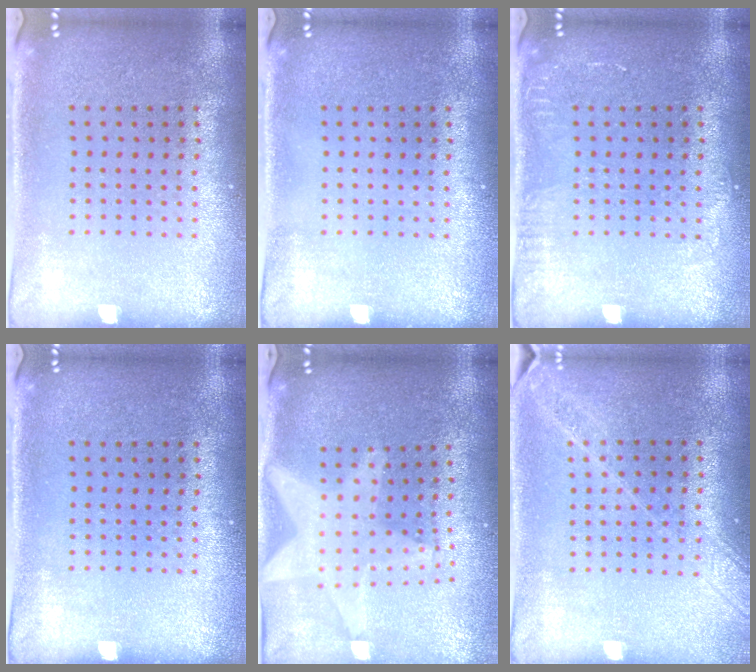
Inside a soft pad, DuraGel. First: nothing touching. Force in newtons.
{"total": 0.0}
{"total": 1.0, "press": 1.0, "slide": 0.2}
{"total": 0.0}
{"total": 2.2, "press": 1.8, "slide": 1.2}
{"total": 1.7, "press": 1.4, "slide": 0.9}